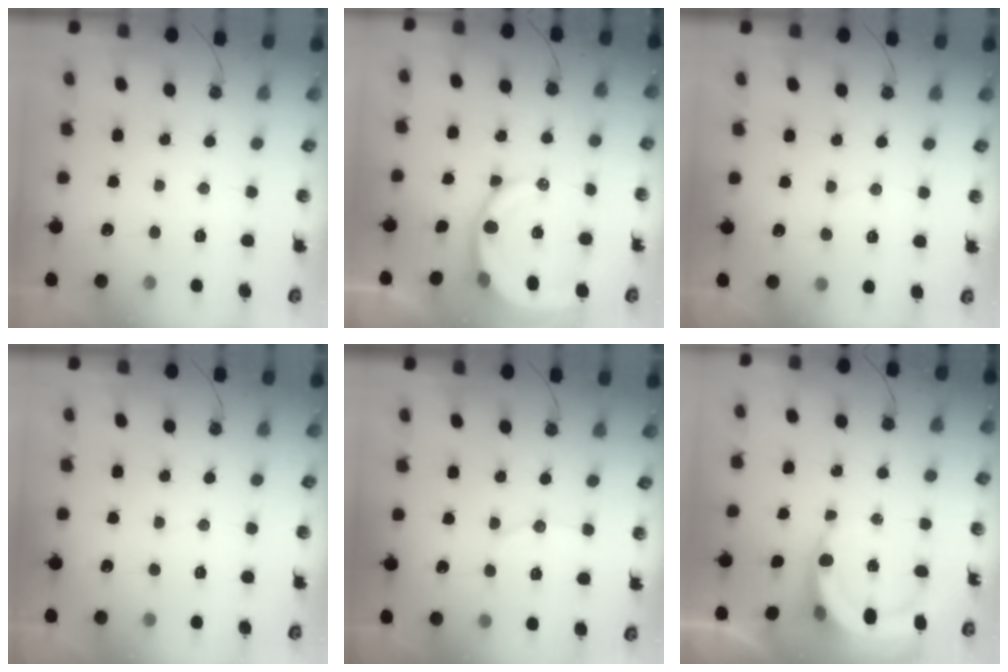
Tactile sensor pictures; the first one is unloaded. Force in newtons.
{"total": 12.7, "press": 12.6, "slide": 1.6}
{"total": 5.0, "press": 4.9, "slide": 0.9}
{"total": 2.0, "press": 2.0, "slide": 0.2}
{"total": 6.6, "press": 6.1, "slide": 2.4}
{"total": 7.7, "press": 7.5, "slide": 1.8}